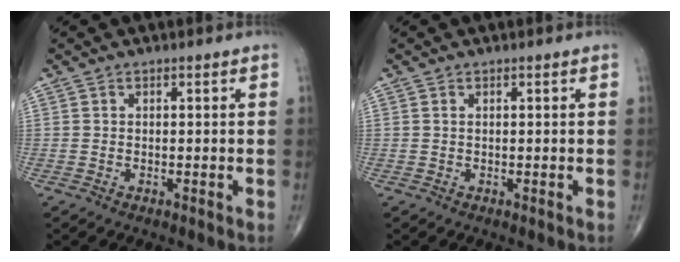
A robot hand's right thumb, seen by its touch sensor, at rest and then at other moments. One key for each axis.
{"total": 0.0}